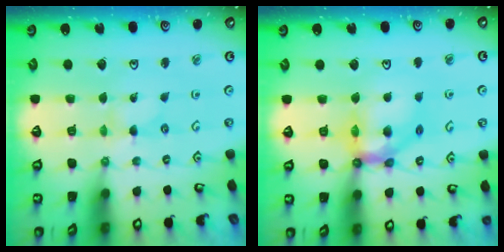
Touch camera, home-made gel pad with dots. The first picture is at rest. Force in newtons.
{"total": 11.3, "press": 11.2, "slide": 1.3}